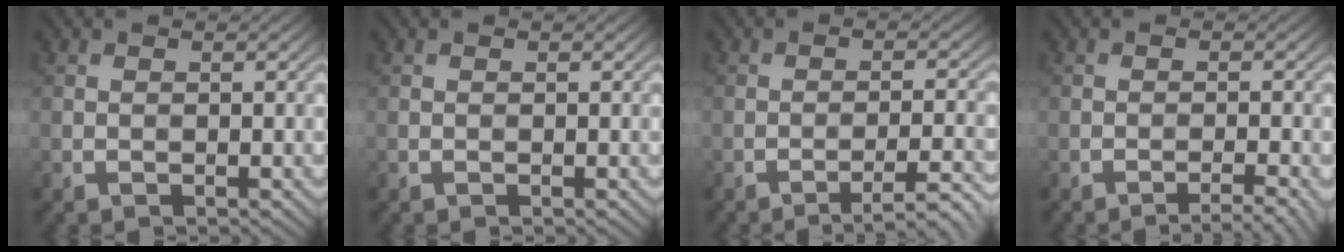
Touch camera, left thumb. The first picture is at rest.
{"total": 0.0}
{"total": 4.6, "force": [-3.2, 0.5, 3.2], "torque": [-0.055, 0.011, -0.050]}
{"total": 2.9, "force": [-1.9, 0.4, 2.2], "torque": [-0.030, 0.008, -0.034]}